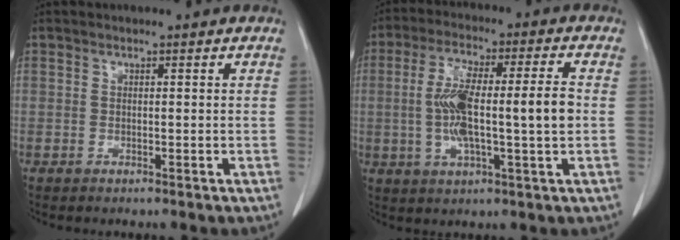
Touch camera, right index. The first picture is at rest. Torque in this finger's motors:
{"motor_torque": [0.83, -0.02, 0.39, 0.21]}